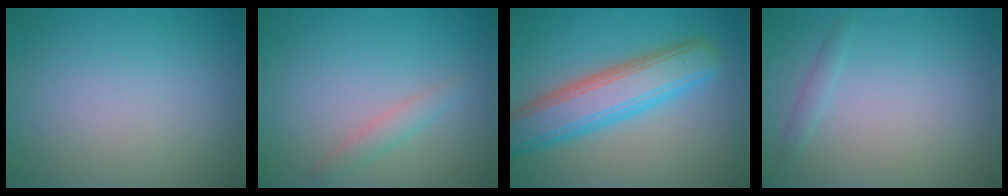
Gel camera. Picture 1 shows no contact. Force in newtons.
{"total": 1.5, "press": 1.5, "slide": 0.2}
{"total": 7.0, "press": 7.0, "slide": 0.2}
{"total": 0.8, "press": 0.8, "slide": 0.1}